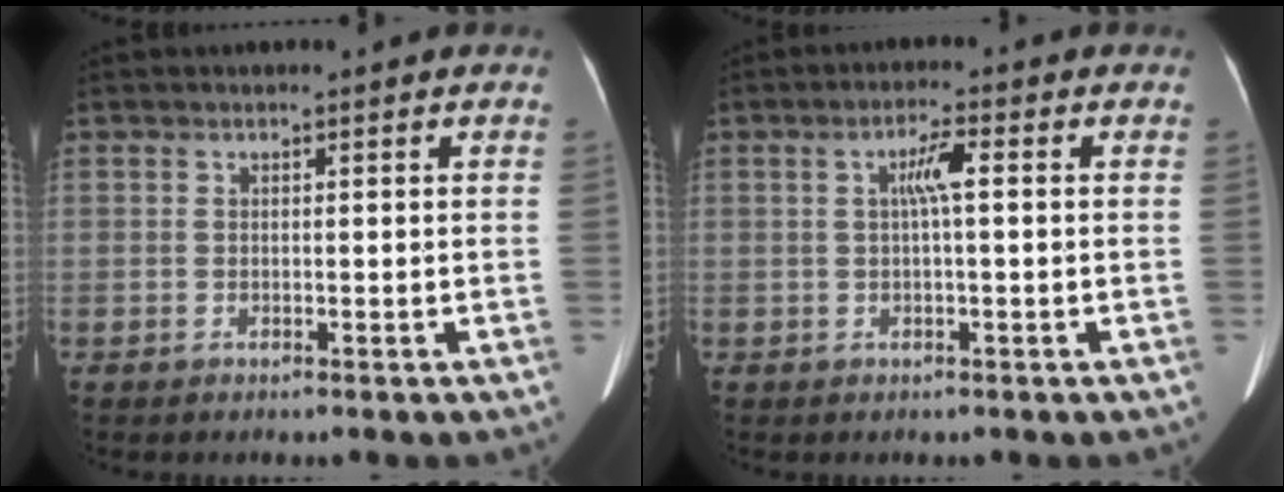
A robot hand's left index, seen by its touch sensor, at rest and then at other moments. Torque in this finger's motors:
{"motor_torque": [0.70, -0.16, 0.23, 0.05]}